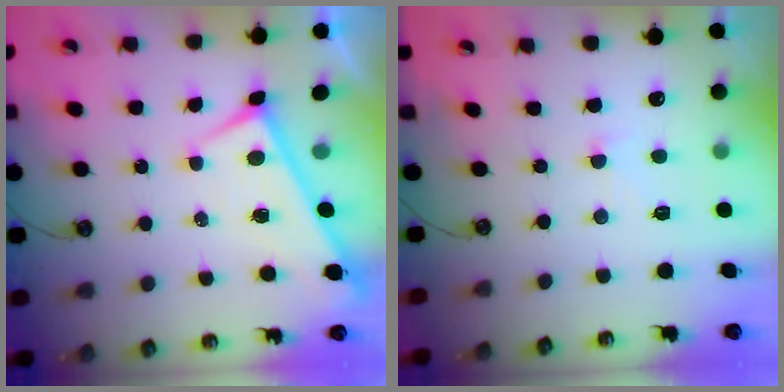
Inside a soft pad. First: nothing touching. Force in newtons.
{"total": 0.6, "press": 0.4, "slide": 0.5}